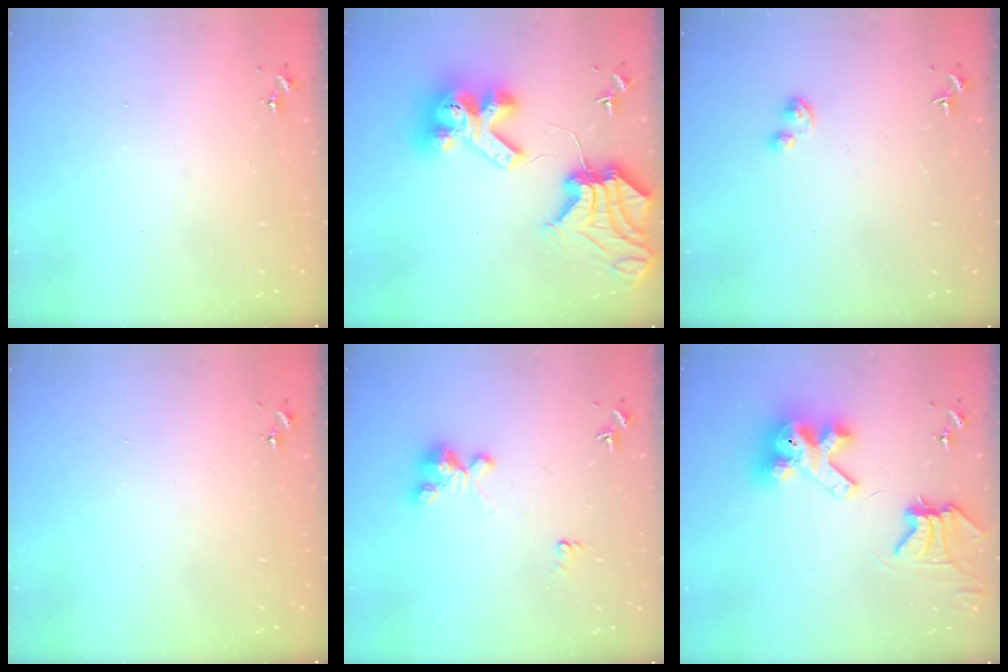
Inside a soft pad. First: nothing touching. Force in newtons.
{"total": 17.7, "press": 17.6, "slide": 2.3}
{"total": 2.9, "press": 2.9, "slide": 0.5}
{"total": 0.0}
{"total": 5.8, "press": 5.8, "slide": 0.6}
{"total": 12.7, "press": 12.6, "slide": 1.6}